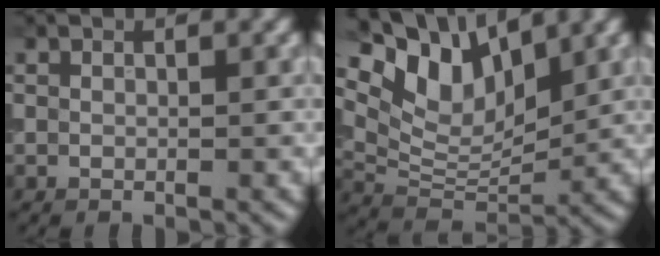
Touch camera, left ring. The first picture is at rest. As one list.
[{"total": 8.7, "force": [5.3, 4.1, 5.5], "torque": [-0.102, 0.010, 0.096]}]